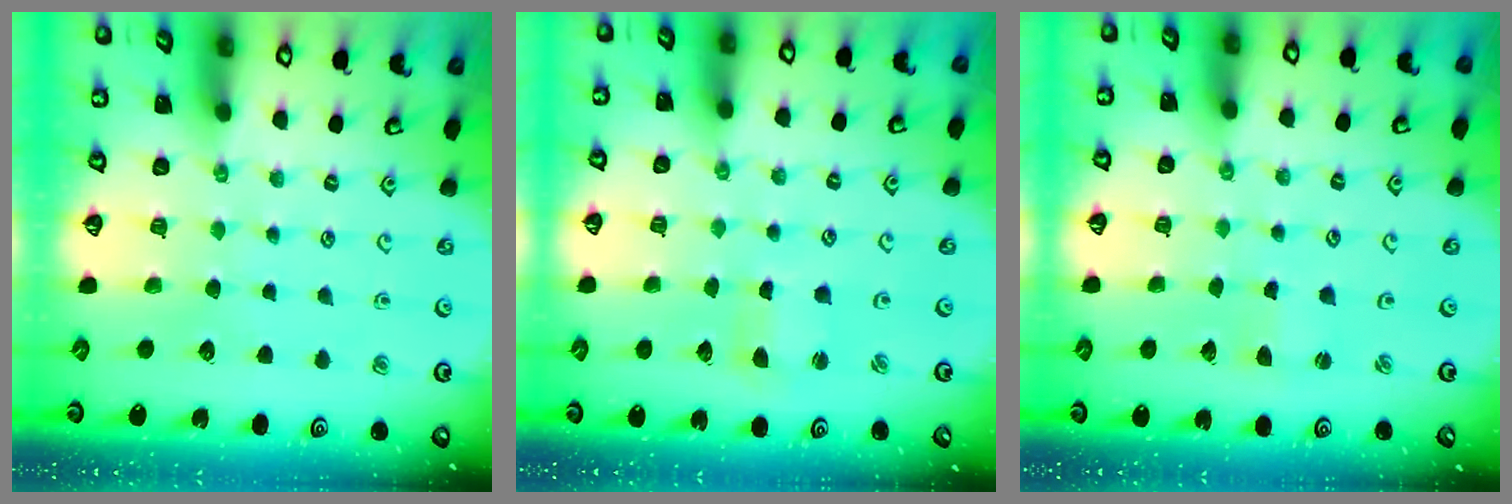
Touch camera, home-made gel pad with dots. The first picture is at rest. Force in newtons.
{"total": 1.7, "press": 1.7, "slide": 0.4}
{"total": 2.2, "press": 2.2, "slide": 0.2}